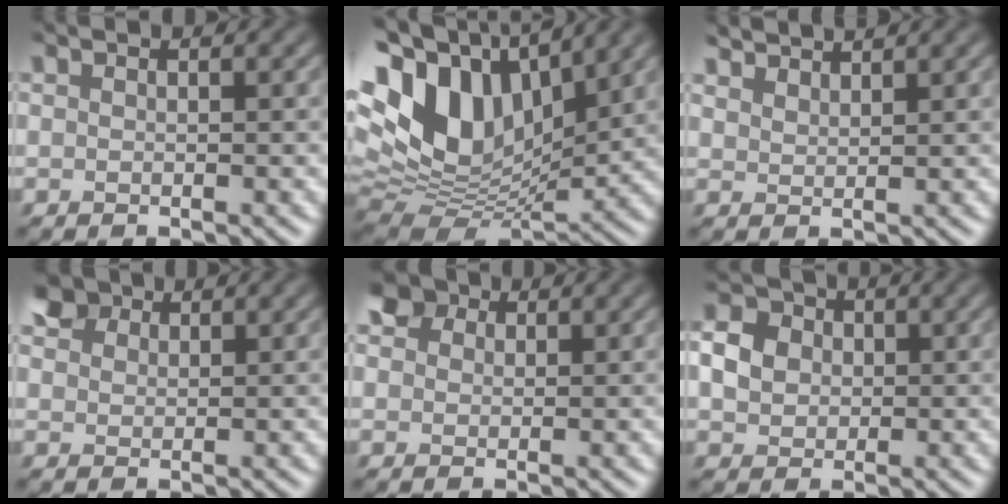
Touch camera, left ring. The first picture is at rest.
{"total": 13.7, "force": [4.0, 8.1, 10.3], "torque": [-0.200, 0.011, 0.065]}
{"total": 2.8, "force": [2.6, 0.4, 0.7], "torque": [-0.019, -0.006, 0.049]}
{"total": 3.1, "force": [2.0, 2.0, 1.2], "torque": [-0.037, -0.004, 0.038]}
{"total": 4.8, "force": [2.8, 3.1, 2.3], "torque": [-0.065, 0.006, 0.040]}
{"total": 4.8, "force": [0.2, 4.1, 2.4], "torque": [-0.061, 0.015, -0.004]}